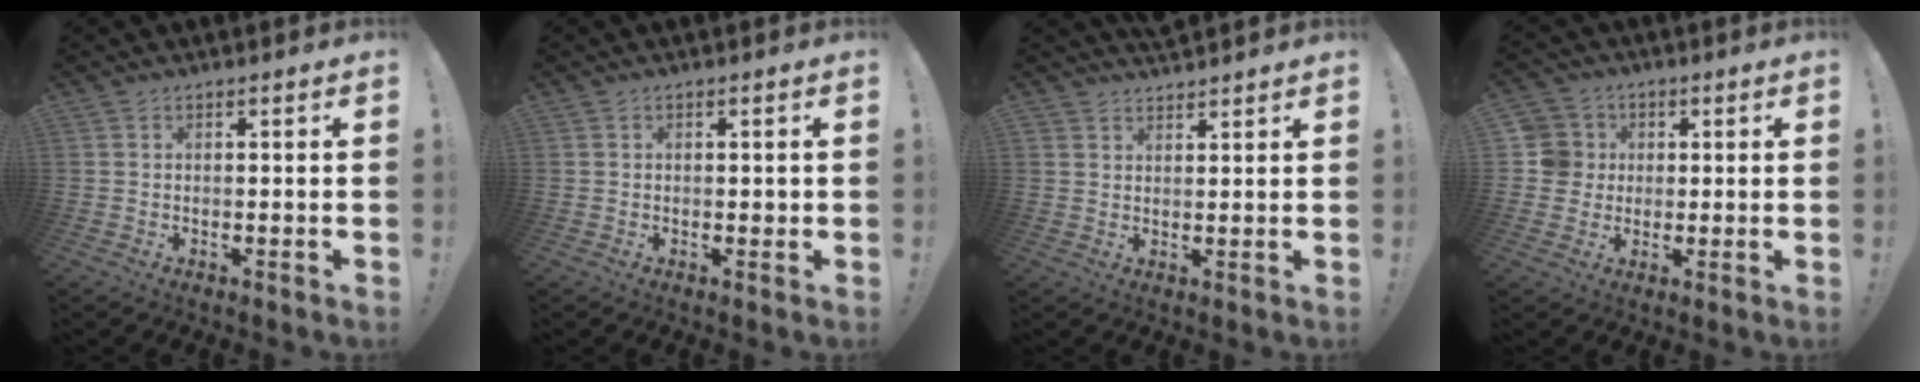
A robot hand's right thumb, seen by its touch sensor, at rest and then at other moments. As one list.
[{"total": 0.8, "force": [0.2, 0.7, 0.5], "torque": [0.000, 0.000, 0.002]}, {"total": 2.8, "force": [2.6, 1.0, -0.3], "torque": [0.013, -0.019, 0.049]}, {"total": 7.8, "force": [0.9, 7.6, 1.5], "torque": [-0.021, 0.002, 0.022]}]